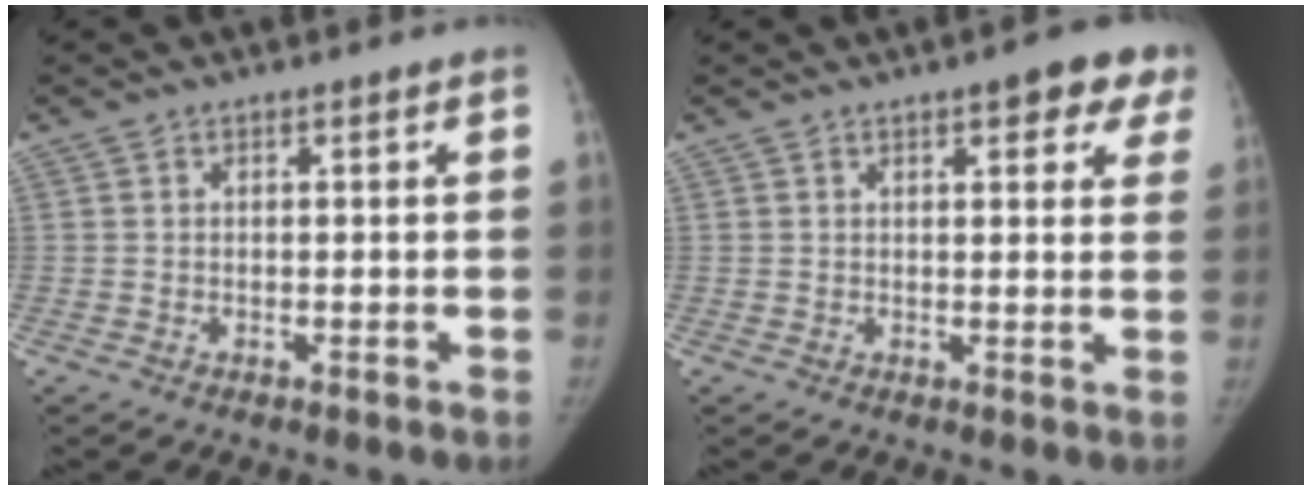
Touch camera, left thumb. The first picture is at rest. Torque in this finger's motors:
{"motor_torque": [-0.04, 0.15, -0.32, 0.13, -0.04]}